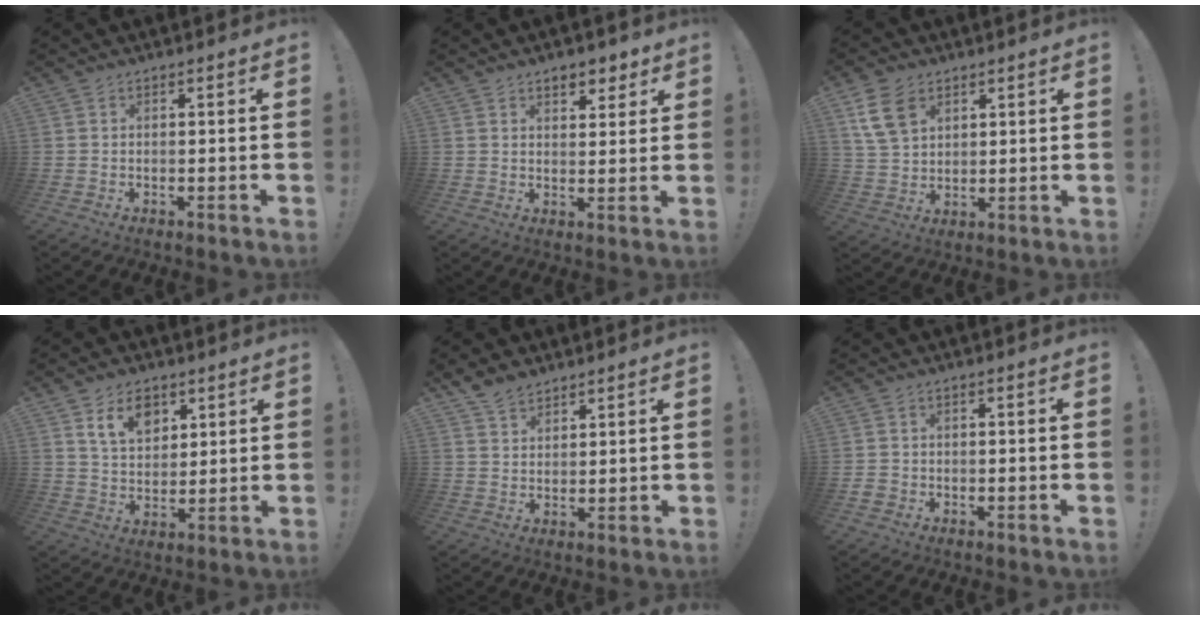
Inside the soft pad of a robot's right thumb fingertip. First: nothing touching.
{"total": 5.4, "force": [3.8, 3.3, 2.1], "torque": [-0.010, -0.022, 0.064]}
{"total": 10.1, "force": [5.4, 7.0, 5.0], "torque": [-0.094, -0.007, 0.106]}
{"total": 9.7, "force": [5.3, 6.5, 4.9], "torque": [-0.079, -0.018, 0.100]}
{"total": 7.1, "force": [5.2, 4.4, 2.0], "torque": [-0.035, -0.025, 0.102]}
{"total": 1.9, "force": [-1.2, 1.4, 0.7], "torque": [-0.010, 0.007, -0.021]}